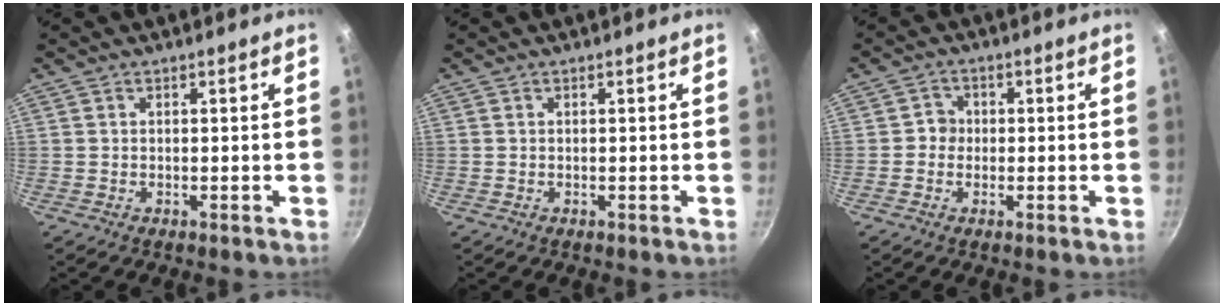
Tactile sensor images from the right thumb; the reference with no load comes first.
{"total": 0.0}
{"total": 2.7, "force": [-0.2, 2.6, 0.7], "torque": [0.009, 0.007, -0.010]}